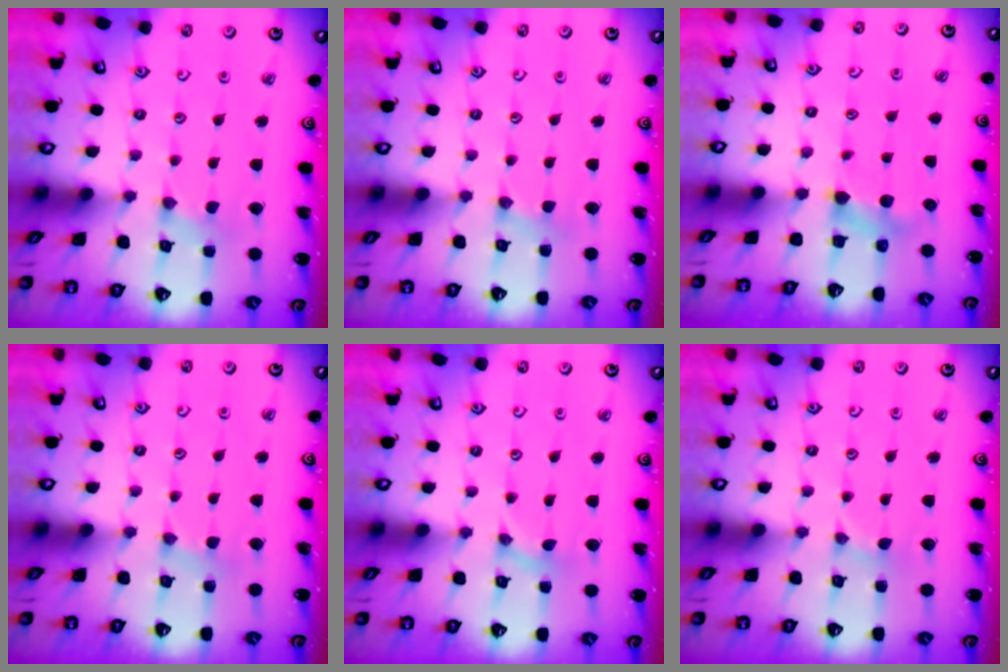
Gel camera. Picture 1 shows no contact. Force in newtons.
{"total": 2.1, "press": 2.1, "slide": 0.4}
{"total": 5.4, "press": 5.4, "slide": 0.4}
{"total": 2.2, "press": 2.2, "slide": 0.3}
{"total": 0.0}
{"total": 0.0}